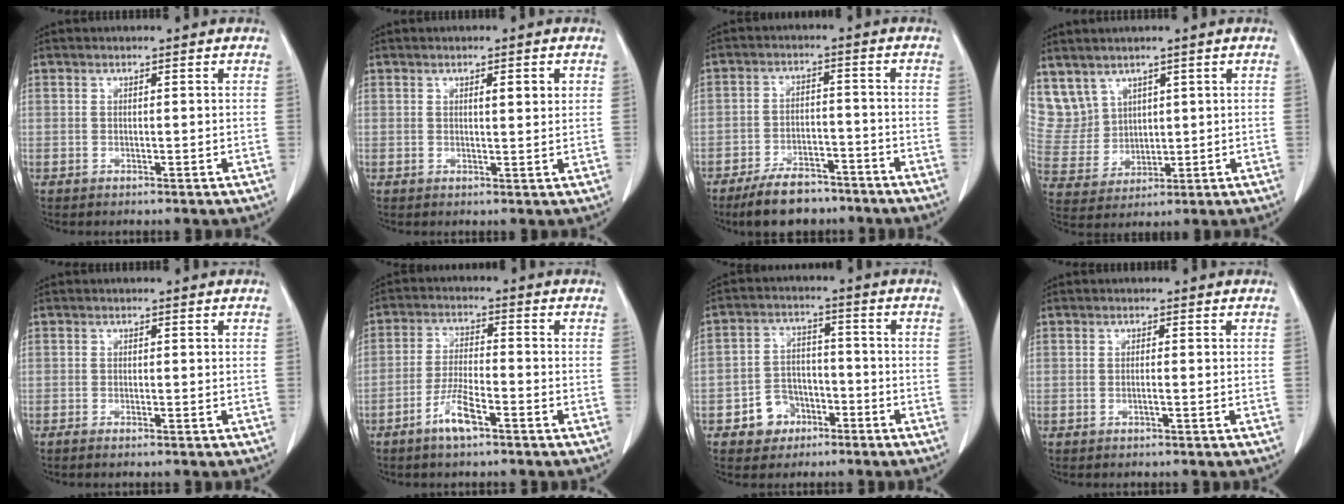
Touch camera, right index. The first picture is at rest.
{"total": 2.3, "force": [0.9, 0.3, 2.1], "torque": [-0.033, -0.003, 0.012]}
{"total": 8.7, "force": [-6.9, 3.6, 3.7], "torque": [-0.062, -0.002, -0.116]}
{"total": 8.4, "force": [5.4, 6.4, 0.9], "torque": [-0.034, 0.026, 0.131]}
{"total": 1.2, "force": [-0.9, 0.1, 0.8], "torque": [-0.014, -0.002, -0.013]}
{"total": 5.8, "force": [-3.6, 1.0, 4.5], "torque": [-0.093, -0.003, -0.070]}
{"total": 6.2, "force": [-3.2, 5.1, 1.5], "torque": [-0.027, 0.017, -0.046]}
{"total": 0.7, "force": [-0.3, -0.1, 0.6], "torque": [-0.010, 0.002, -0.004]}